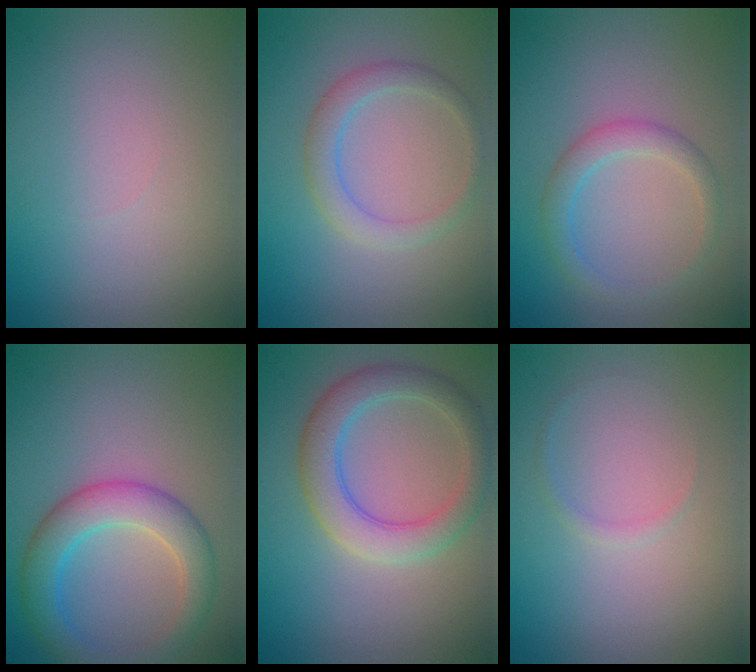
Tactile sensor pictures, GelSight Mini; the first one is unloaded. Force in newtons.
{"total": 2.4, "press": 2.4, "slide": 0.1}
{"total": 2.2, "press": 2.2, "slide": 0.1}
{"total": 4.9, "press": 4.9, "slide": 0.1}
{"total": 4.3, "press": 4.3, "slide": 0.2}
{"total": 0.6, "press": 0.6, "slide": 0.1}